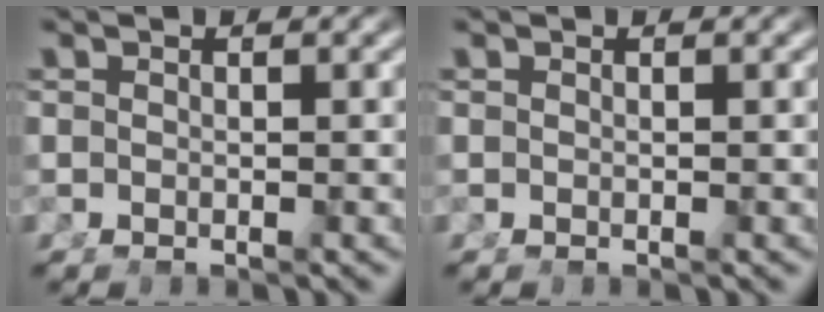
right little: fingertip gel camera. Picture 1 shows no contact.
{"total": 0.0}